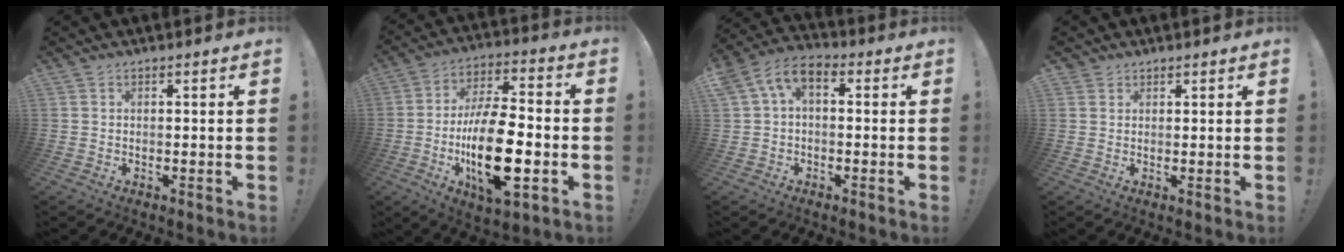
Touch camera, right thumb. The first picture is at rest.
{"total": 20.8, "force": [-5.6, 9.9, 17.4], "torque": [-0.316, 0.016, -0.089]}
{"total": 7.0, "force": [1.0, 4.5, 5.3], "torque": [-0.112, 0.006, 0.026]}
{"total": 2.1, "force": [1.6, 1.3, 0.0], "torque": [0.001, -0.007, 0.029]}